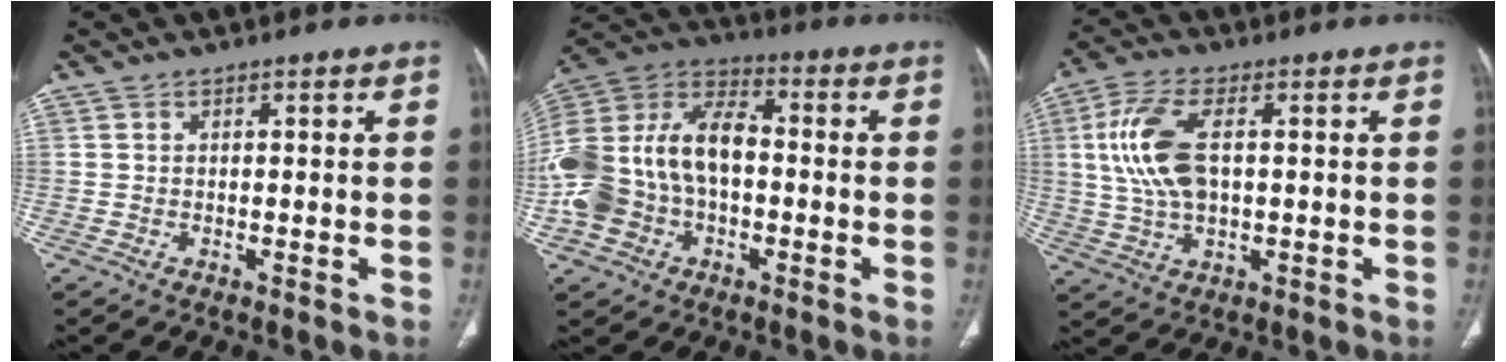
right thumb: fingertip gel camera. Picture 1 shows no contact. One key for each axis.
{"total": 21.5, "fx": -2.2, "fy": 14.7, "fz": 15.5, "tx": -0.330, "ty": 0.044, "tz": -0.041}
{"total": 11.7, "fx": 1.6, "fy": 6.0, "fz": 9.9, "tx": -0.214, "ty": 0.008, "tz": 0.034}